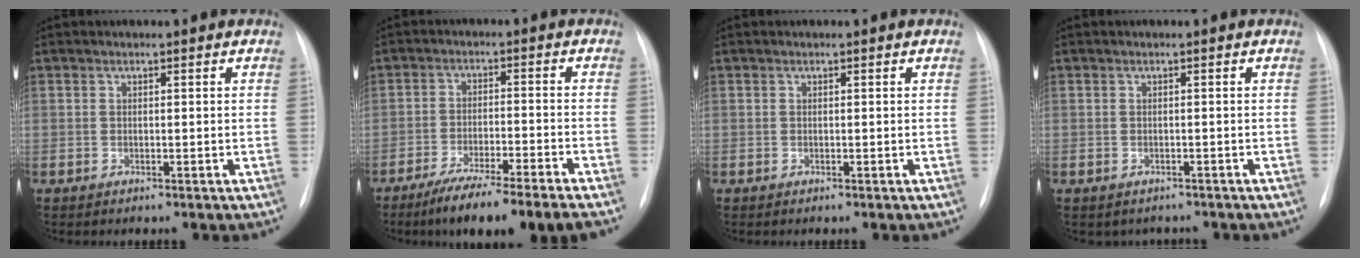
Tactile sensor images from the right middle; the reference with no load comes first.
{"total": 12.1, "force": [-9.5, -0.8, 7.4], "torque": [-0.106, -0.033, -0.152]}
{"total": 0.0}
{"total": 2.4, "force": [-1.9, 1.3, 0.0], "torque": [-0.003, 0.009, -0.023]}